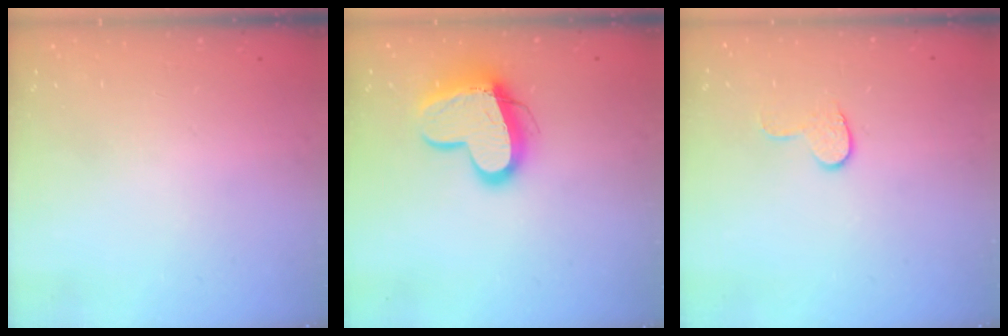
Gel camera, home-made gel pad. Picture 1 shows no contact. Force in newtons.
{"total": 13.7, "press": 13.6, "slide": 1.3}
{"total": 6.2, "press": 6.2, "slide": 0.6}